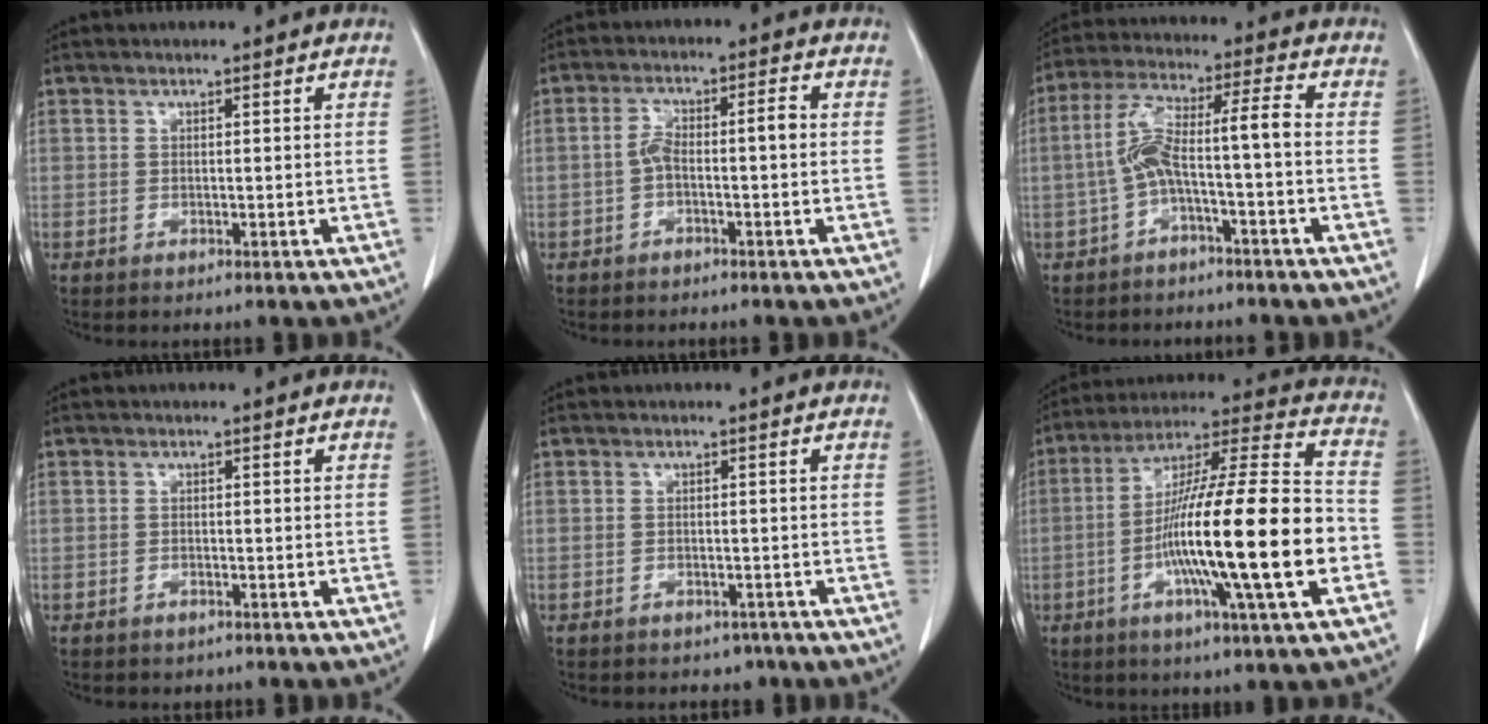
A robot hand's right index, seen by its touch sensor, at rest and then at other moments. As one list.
[{"total": 4.4, "force": [-0.7, 1.2, 4.1], "torque": [-0.079, 0.026, -0.008]}, {"total": 7.9, "force": [-1.9, 0.4, 7.7], "torque": [-0.150, 0.040, -0.035]}, {"total": 1.1, "force": [-0.8, 0.7, 0.1], "torque": [-0.008, 0.001, -0.007]}, {"total": 2.5, "force": [-1.9, 1.6, 0.2], "torque": [-0.005, 0.006, -0.022]}, {"total": 22.7, "force": [-5.2, 0.7, 22.0], "torque": [-0.360, -0.007, -0.094]}]